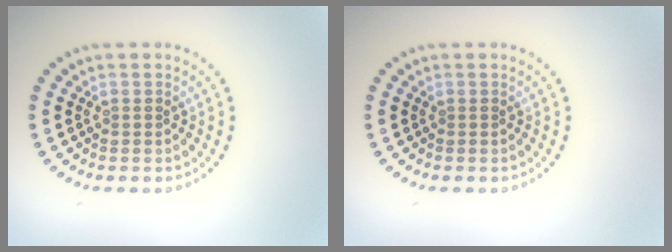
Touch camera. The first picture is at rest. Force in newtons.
{"total": 0.0}